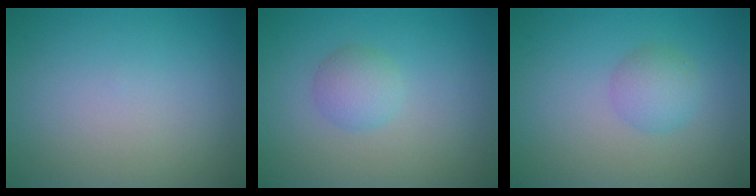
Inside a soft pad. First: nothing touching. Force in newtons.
{"total": 2.0, "press": 2.0, "slide": 0.0}
{"total": 2.2, "press": 2.2, "slide": 0.1}